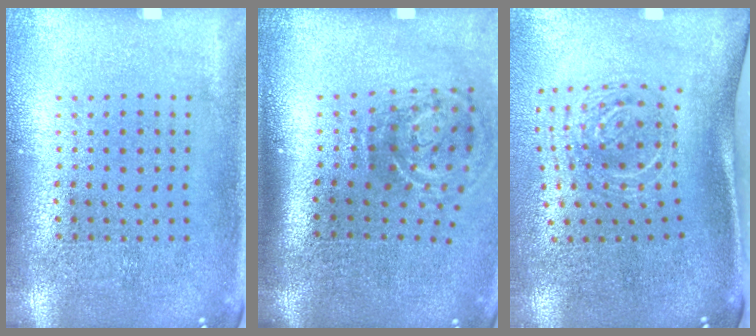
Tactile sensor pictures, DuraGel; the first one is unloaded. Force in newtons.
{"total": 2.0, "press": 1.3, "slide": 1.6}
{"total": 2.0, "press": 1.2, "slide": 1.6}